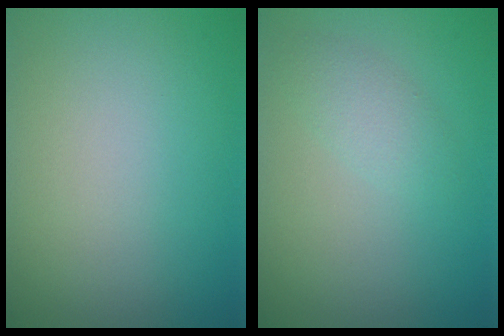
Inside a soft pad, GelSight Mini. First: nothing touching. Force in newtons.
{"total": 1.7, "press": 1.7, "slide": 0.0}